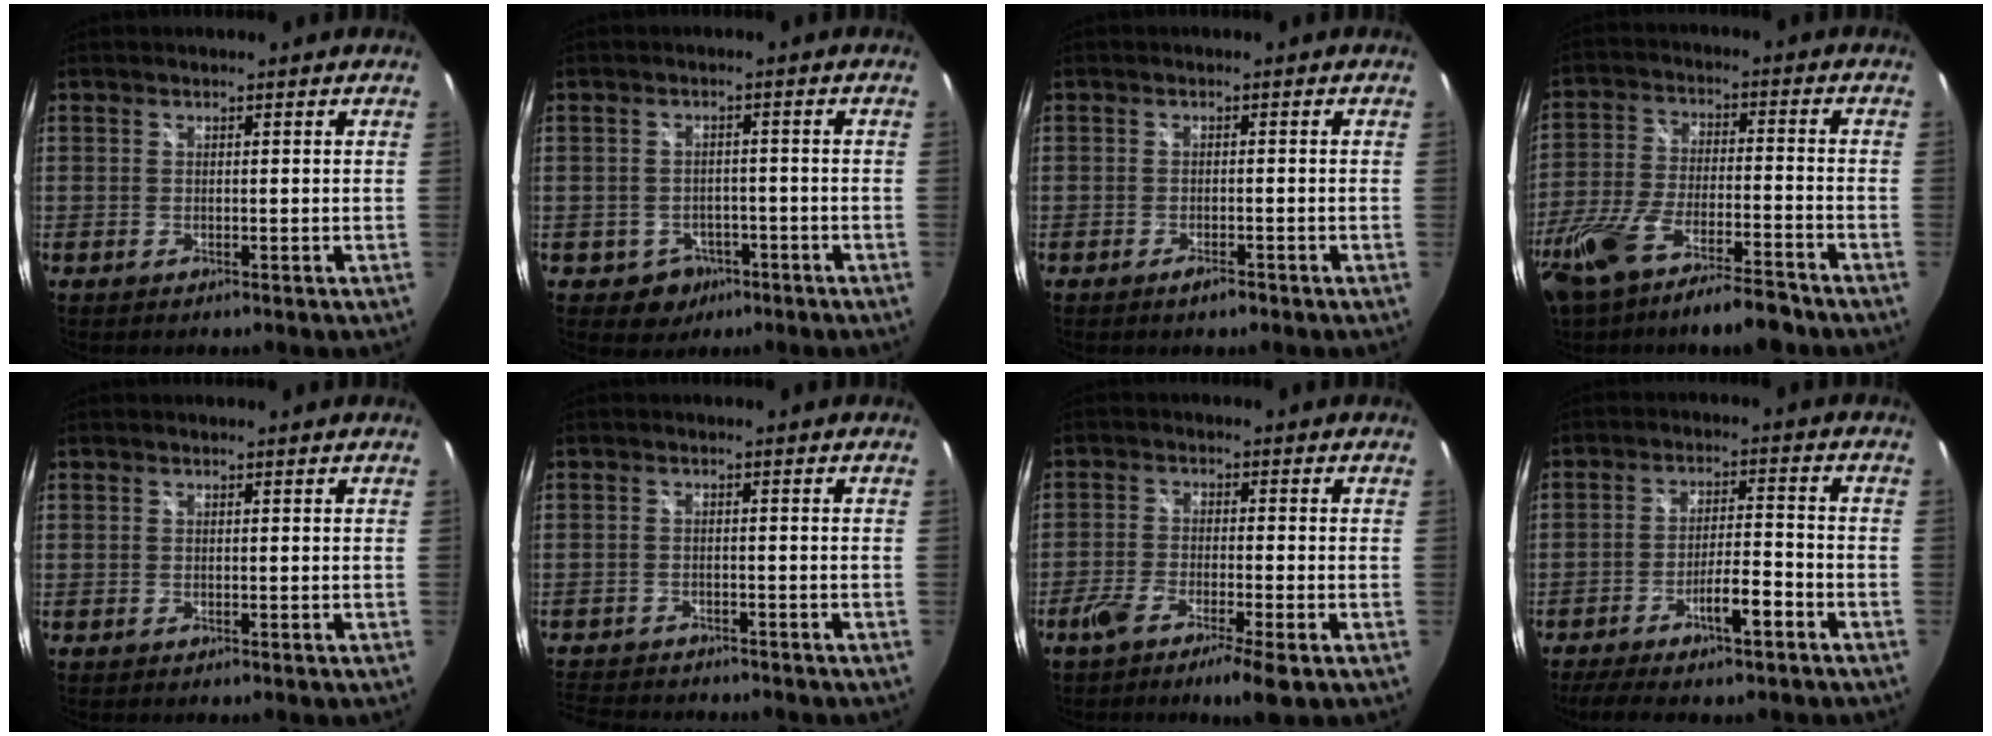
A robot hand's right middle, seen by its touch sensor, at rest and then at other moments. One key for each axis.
{"total": 4.8, "fx": -2.4, "fy": 4.1, "fz": 1.0, "tx": -0.032, "ty": 0.009, "tz": -0.025}
{"total": 1.8, "fx": -1.4, "fy": 0.6, "fz": 1.1, "tx": -0.021, "ty": -0.003, "tz": -0.025}
{"total": 17.4, "fx": -13.3, "fy": 3.4, "fz": 10.7, "tx": -0.229, "ty": -0.042, "tz": -0.228}
{"total": 0.0}
{"total": 9.1, "fx": -8.2, "fy": 2.8, "fz": 2.7, "tx": -0.080, "ty": -0.009, "tz": -0.133}
{"total": 7.0, "fx": -4.7, "fy": 0.7, "fz": 5.2, "tx": -0.112, "ty": -0.012, "tz": -0.086}
{"total": 9.0, "fx": -6.1, "fy": 1.2, "fz": 6.5, "tx": -0.130, "ty": 0.001, "tz": -0.098}